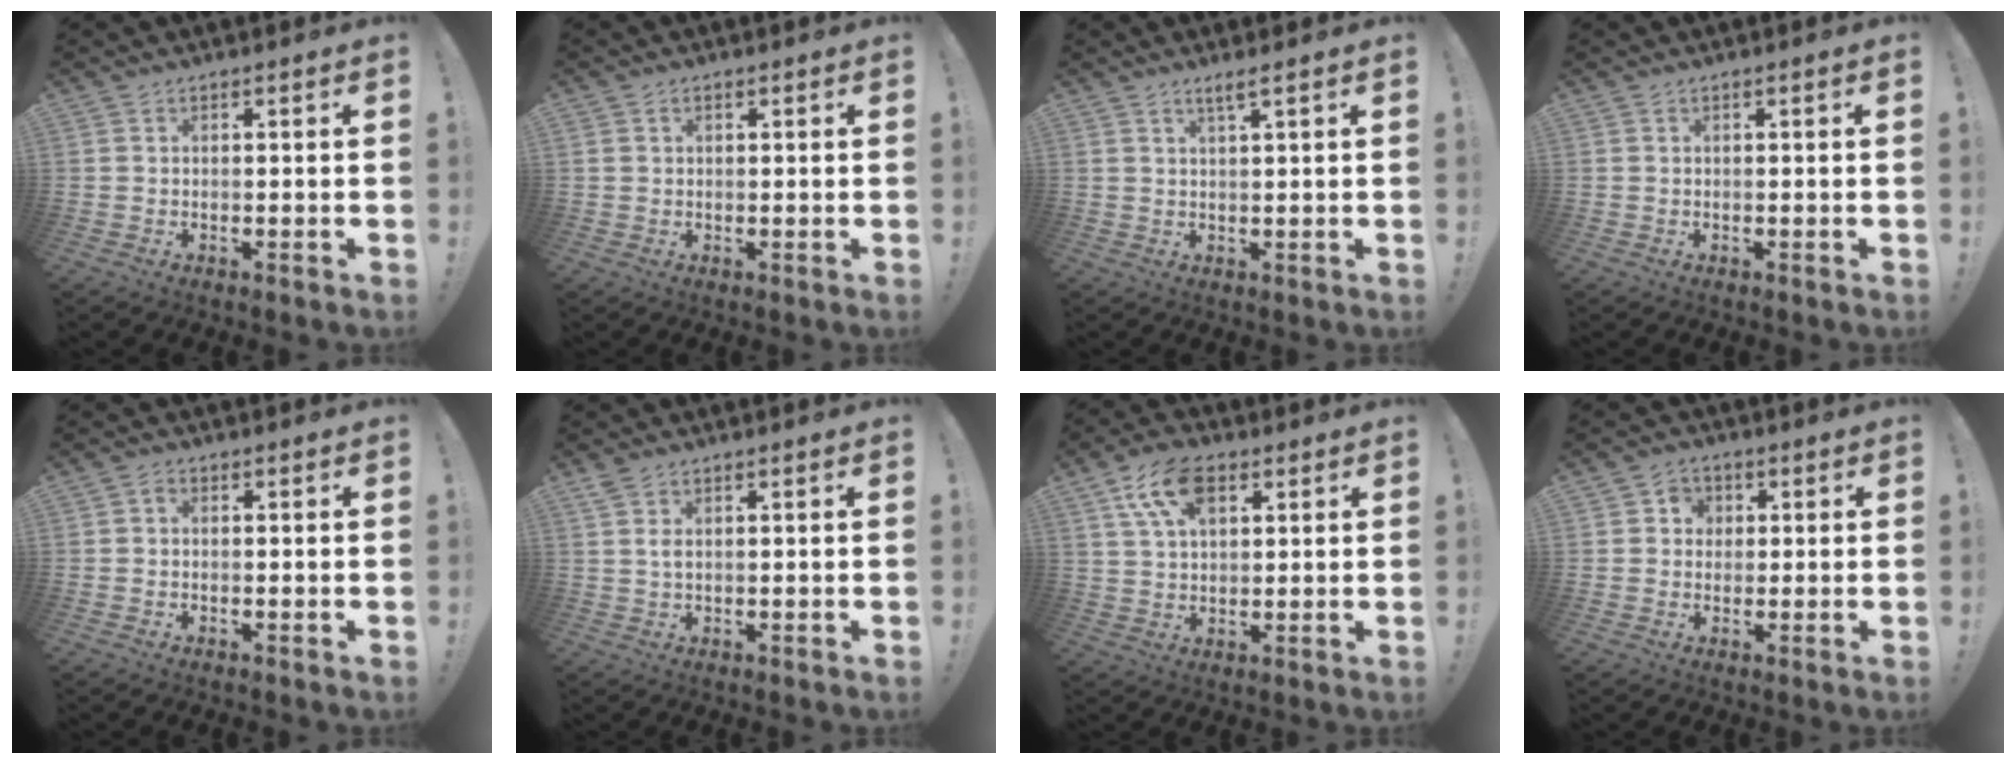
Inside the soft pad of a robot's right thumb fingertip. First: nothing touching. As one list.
[{"total": 1.0, "force": [0.4, 0.9, 0.3], "torque": [-0.007, 0.005, 0.008]}, {"total": 2.6, "force": [1.6, -0.1, 2.0], "torque": [-0.035, -0.006, 0.026]}, {"total": 0.5, "force": [0.0, -0.2, 0.4], "torque": [-0.009, 0.000, -0.001]}, {"total": 0.9, "force": [-0.5, 0.6, 0.5], "torque": [-0.013, 0.004, -0.009]}, {"total": 2.2, "force": [1.1, 0.9, 1.7], "torque": [-0.033, 0.001, 0.018]}, {"total": 11.9, "force": [5.5, 6.9, 7.9], "torque": [-0.144, -0.005, 0.102]}, {"total": 4.3, "force": [0.6, 4.1, 1.1], "torque": [-0.015, 0.006, 0.011]}]